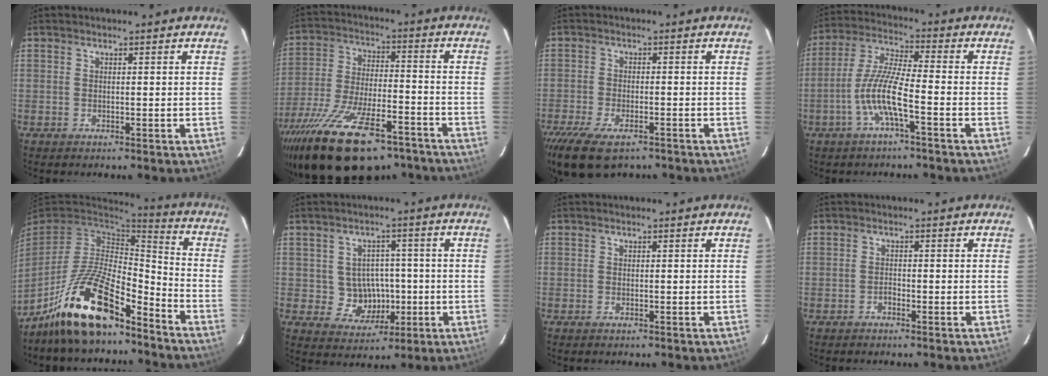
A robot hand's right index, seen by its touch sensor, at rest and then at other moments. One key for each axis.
{"total": 25.9, "fx": -18.1, "fy": 9.8, "fz": 15.7, "tx": -0.309, "ty": -0.047, "tz": -0.282}
{"total": 11.6, "fx": -8.2, "fy": 4.6, "fz": 6.8, "tx": -0.163, "ty": -0.038, "tz": -0.142}
{"total": 9.1, "fx": -3.7, "fy": 0.8, "fz": 8.3, "tx": -0.182, "ty": 0.003, "tz": -0.073}
{"total": 17.9, "fx": -12.6, "fy": 5.8, "fz": 11.2, "tx": -0.234, "ty": -0.002, "tz": -0.232}
{"total": 5.2, "fx": -0.5, "fy": 5.0, "fz": 1.3, "tx": -0.033, "ty": 0.014, "tz": 0.010}
{"total": 0.0}
{"total": 0.8, "fx": -0.7, "fy": 0.3, "fz": 0.2, "tx": -0.003, "ty": 0.004, "tz": -0.015}